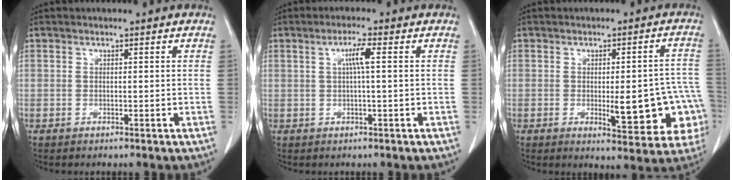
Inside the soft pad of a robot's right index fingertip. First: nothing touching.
{"total": 3.0, "force": [0.6, -0.2, 3.0], "torque": [-0.056, 0.004, 0.010]}
{"total": 13.3, "force": [-3.2, 3.7, 12.4], "torque": [-0.099, 0.020, -0.029]}